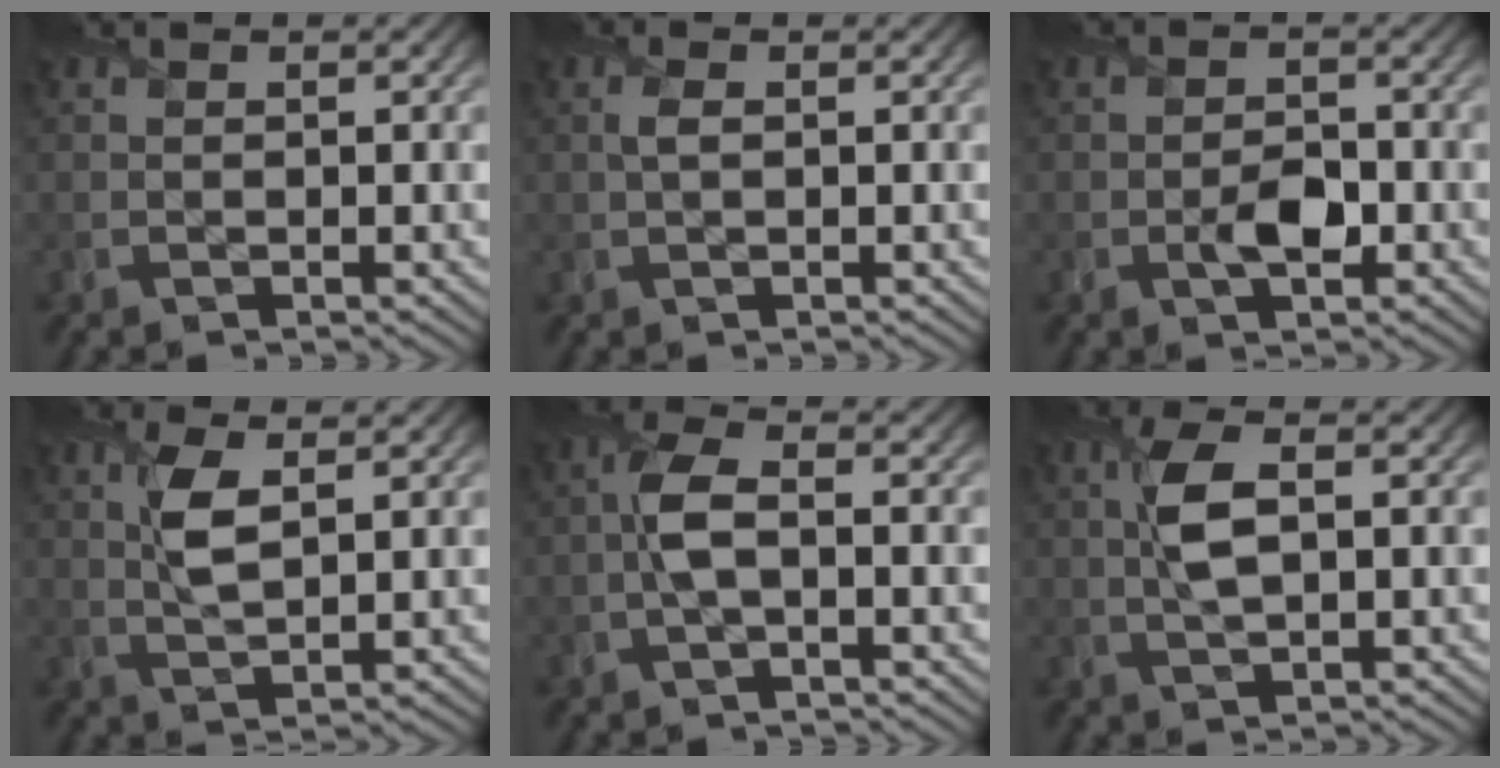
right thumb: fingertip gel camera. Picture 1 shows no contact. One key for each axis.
{"total": 1.4, "fx": 0.3, "fy": 0.6, "fz": 1.2, "tx": -0.031, "ty": 0.003, "tz": 0.003}
{"total": 3.2, "fx": -1.1, "fy": 1.9, "fz": 2.4, "tx": -0.041, "ty": -0.007, "tz": -0.016}
{"total": 4.3, "fx": 1.5, "fy": 1.7, "fz": 3.7, "tx": -0.088, "ty": -0.001, "tz": 0.031}
{"total": 4.1, "fx": -0.4, "fy": 1.5, "fz": 3.8, "tx": -0.086, "ty": 0.009, "tz": -0.014}
{"total": 4.8, "fx": 0.8, "fy": 1.8, "fz": 4.4, "tx": -0.102, "ty": 0.006, "tz": 0.016}